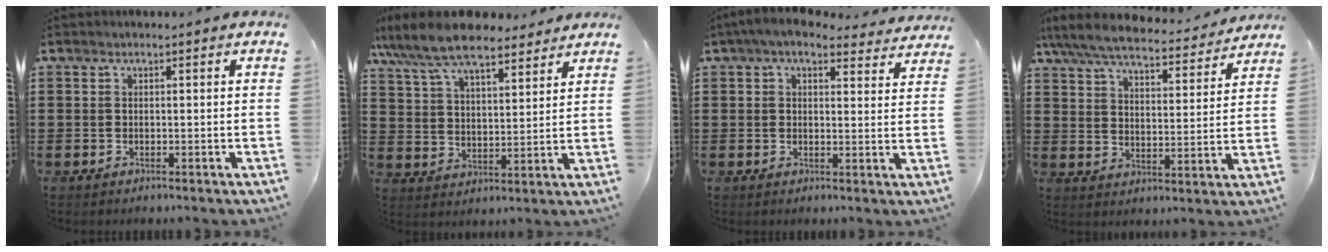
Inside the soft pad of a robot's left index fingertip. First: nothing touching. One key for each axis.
{"total": 9.8, "fx": 8.4, "fy": 2.5, "fz": 4.3, "tx": -0.113, "ty": -0.025, "tz": 0.154}
{"total": 4.9, "fx": 4.2, "fy": 1.2, "fz": 2.3, "tx": -0.058, "ty": -0.011, "tz": 0.076}
{"total": 7.2, "fx": 6.6, "fy": 0.7, "fz": 2.7, "tx": -0.079, "ty": -0.037, "tz": 0.115}